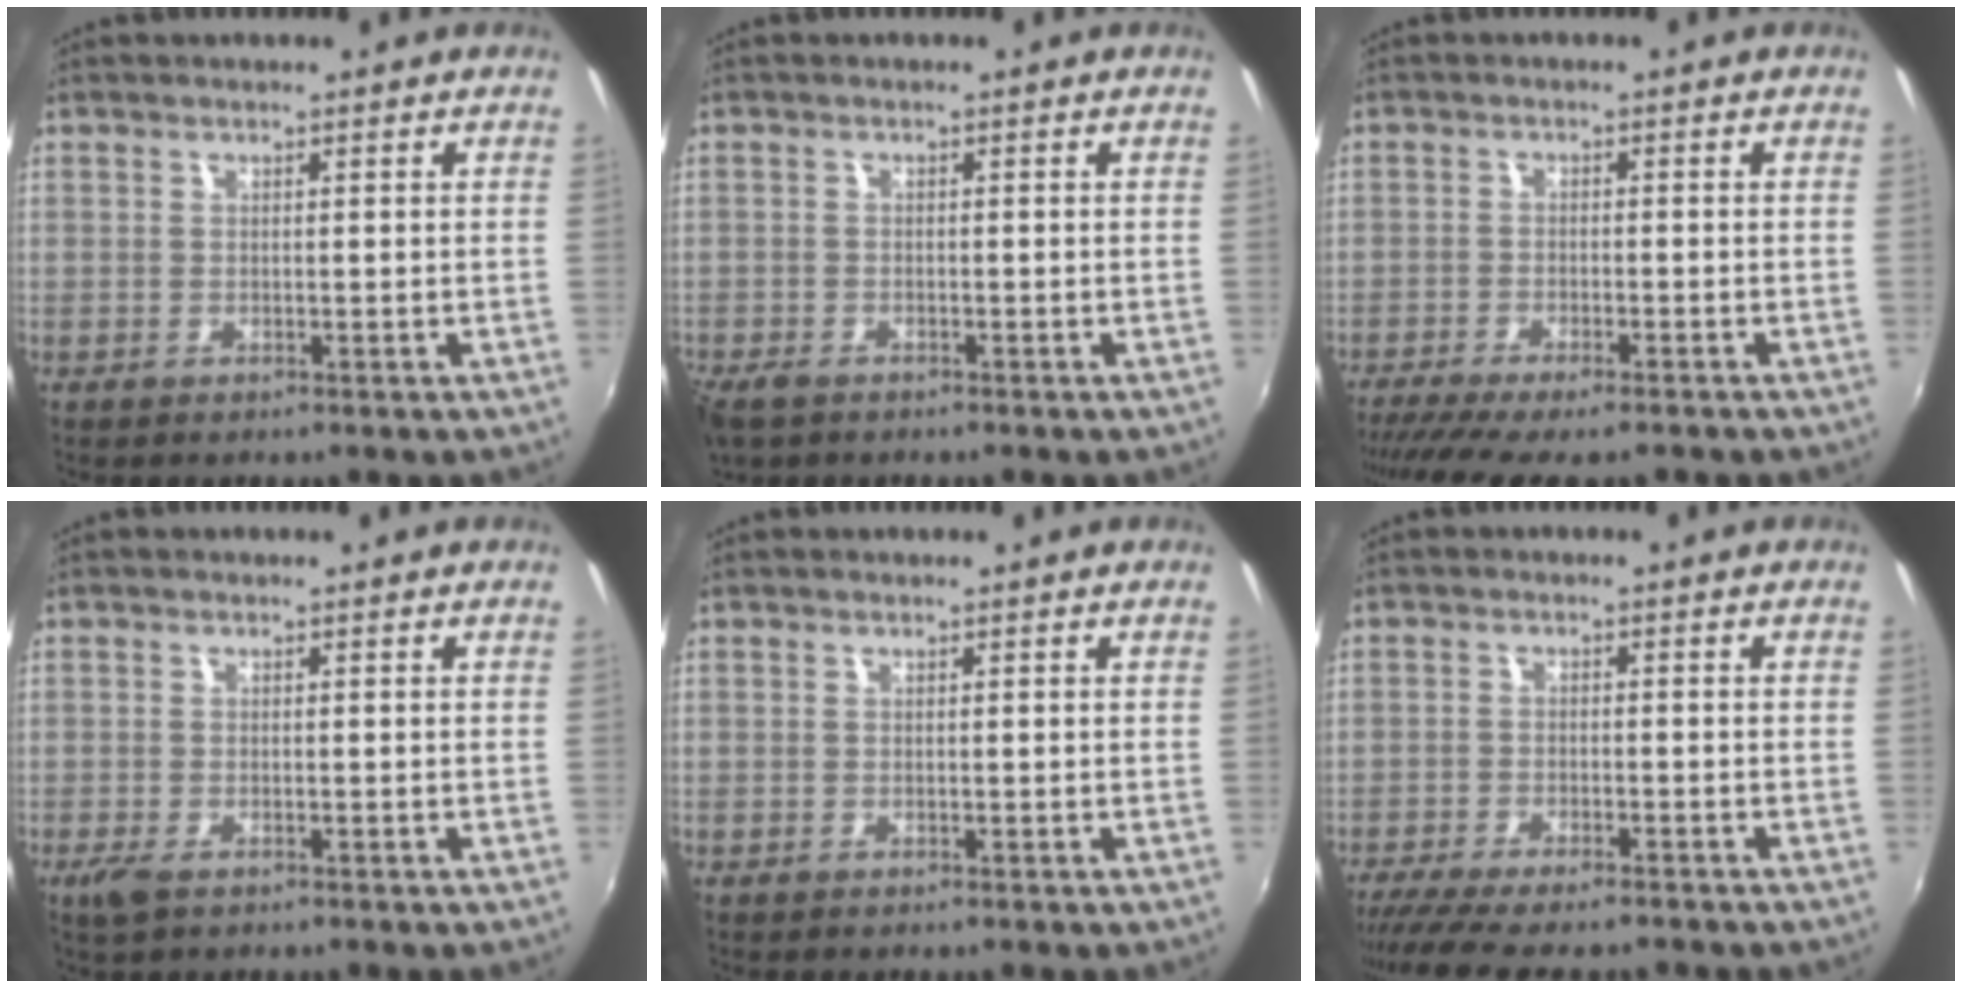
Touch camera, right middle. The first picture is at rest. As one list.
[{"total": 3.9, "force": [-2.9, 1.9, 1.8], "torque": [-0.050, -0.016, -0.056]}, {"total": 10.2, "force": [-8.5, 1.7, 5.4], "torque": [-0.122, -0.037, -0.139]}, {"total": 2.6, "force": [-1.5, 1.1, 1.7], "torque": [-0.037, -0.010, -0.028]}, {"total": 0.0}, {"total": 10.5, "force": [-9.0, 1.8, 5.1], "torque": [-0.116, -0.036, -0.148]}]